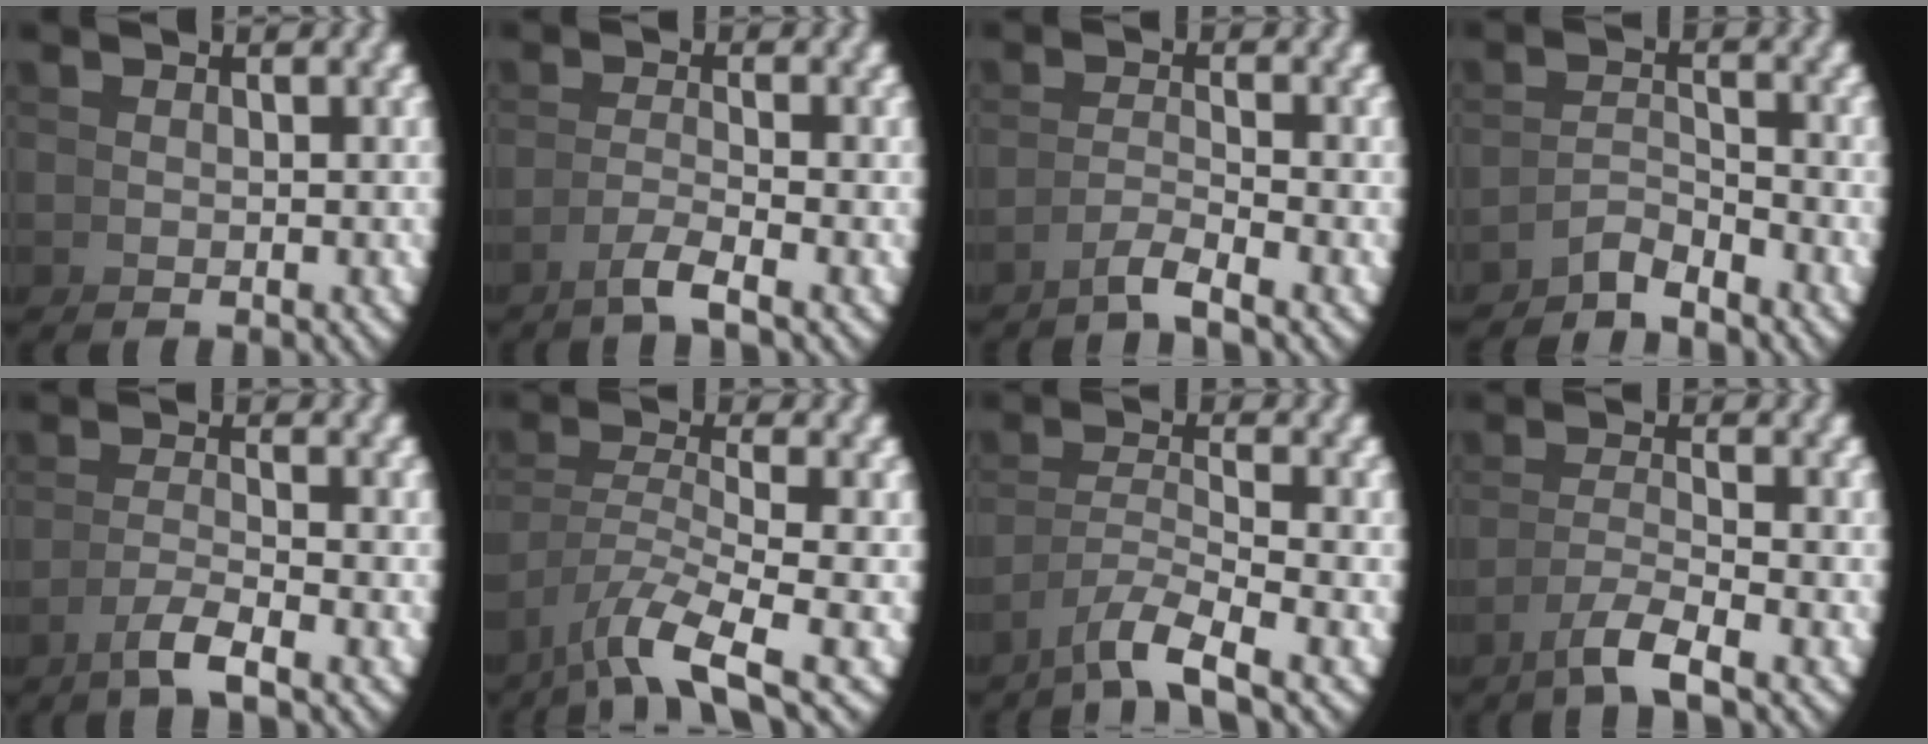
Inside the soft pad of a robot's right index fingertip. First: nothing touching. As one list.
[{"total": 2.3, "force": [-1.3, -1.1, 1.6], "torque": [-0.024, 0.001, -0.023]}, {"total": 2.3, "force": [-1.6, -1.0, 1.3], "torque": [-0.014, 0.003, -0.031]}, {"total": 2.7, "force": [-2.6, -0.2, 0.9], "torque": [-0.001, 0.004, -0.049]}, {"total": 2.6, "force": [-1.4, -0.7, 2.0], "torque": [-0.034, -0.001, -0.022]}, {"total": 4.9, "force": [-1.7, 1.9, 4.2], "torque": [-0.084, -0.031, -0.006]}, {"total": 4.0, "force": [-2.1, 1.5, 3.1], "torque": [-0.061, -0.015, -0.027]}, {"total": 3.0, "force": [-1.7, -0.2, 2.5], "torque": [-0.044, -0.005, -0.023]}]